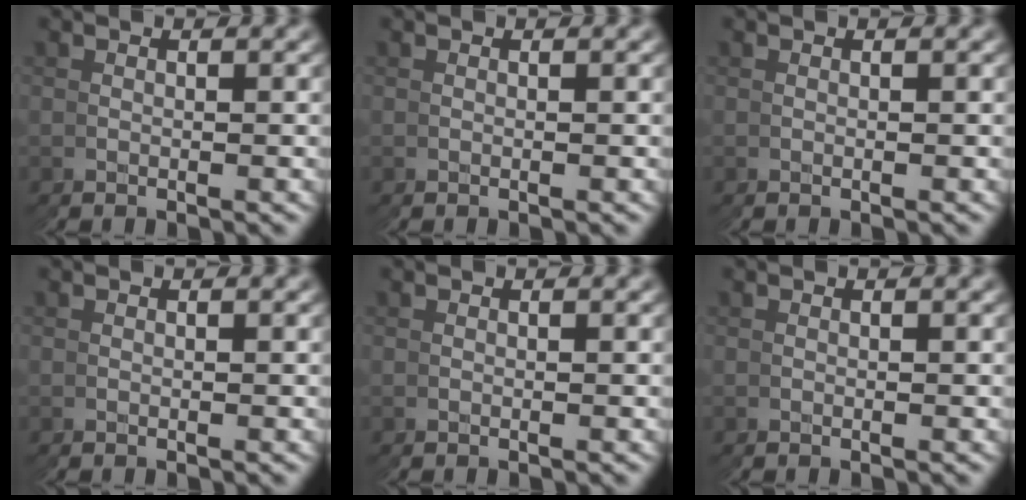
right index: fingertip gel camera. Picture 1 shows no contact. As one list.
[{"total": 0.0}, {"total": 0.0}, {"total": 0.0}, {"total": 0.0}, {"total": 0.0}]